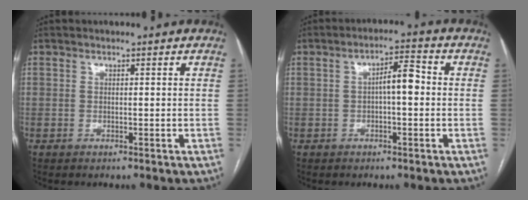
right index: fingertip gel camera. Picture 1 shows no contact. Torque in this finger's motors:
{"motor_torque": [0.82, 0.08, 0.35, 0.08]}